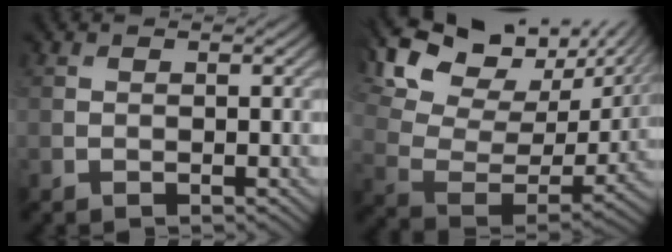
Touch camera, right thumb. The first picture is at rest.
{"total": 18.9, "force": [12.0, 8.6, 11.8], "torque": [-0.243, 0.035, 0.187]}